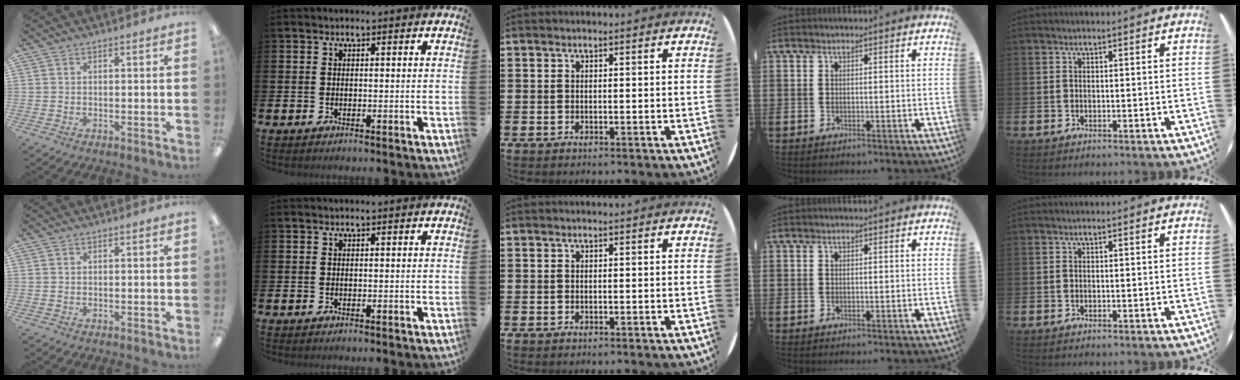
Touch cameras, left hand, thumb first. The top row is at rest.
{}